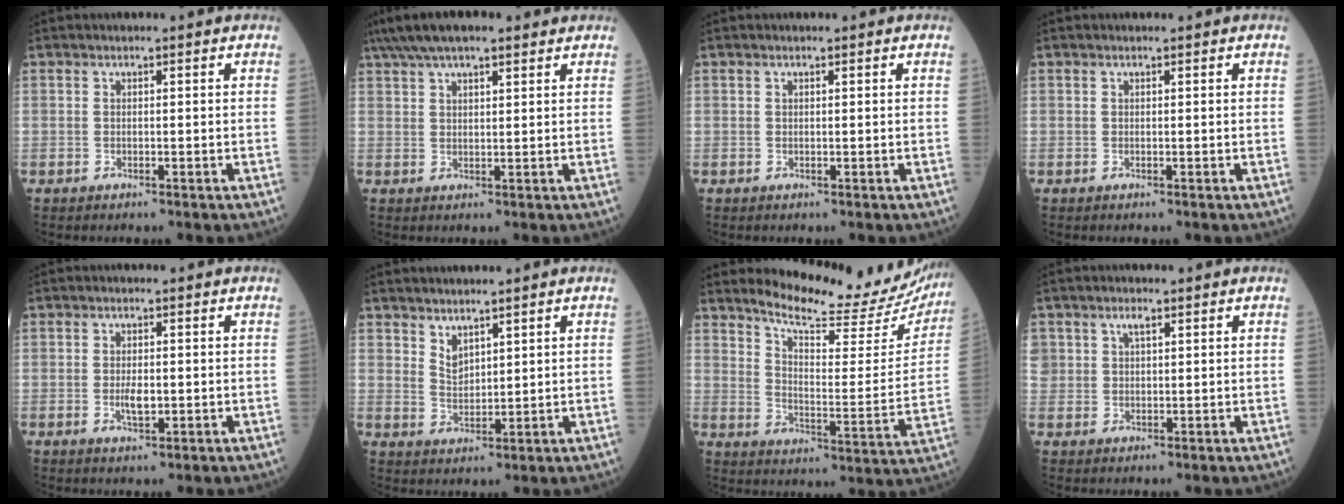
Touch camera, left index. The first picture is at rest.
{"total": 9.8, "force": [7.5, 2.3, 5.9], "torque": [-0.100, 0.051, 0.126]}
{"total": 0.0}
{"total": 0.0}
{"total": 2.4, "force": [-0.5, 1.0, 2.2], "torque": [-0.043, 0.000, -0.007]}
{"total": 3.2, "force": [2.5, 1.5, 1.4], "torque": [-0.031, -0.002, 0.058]}
{"total": 19.9, "force": [18.5, 3.2, 6.7], "torque": [-0.093, -0.064, 0.232]}
{"total": 2.7, "force": [1.5, 1.8, 1.4], "torque": [-0.028, 0.008, 0.034]}